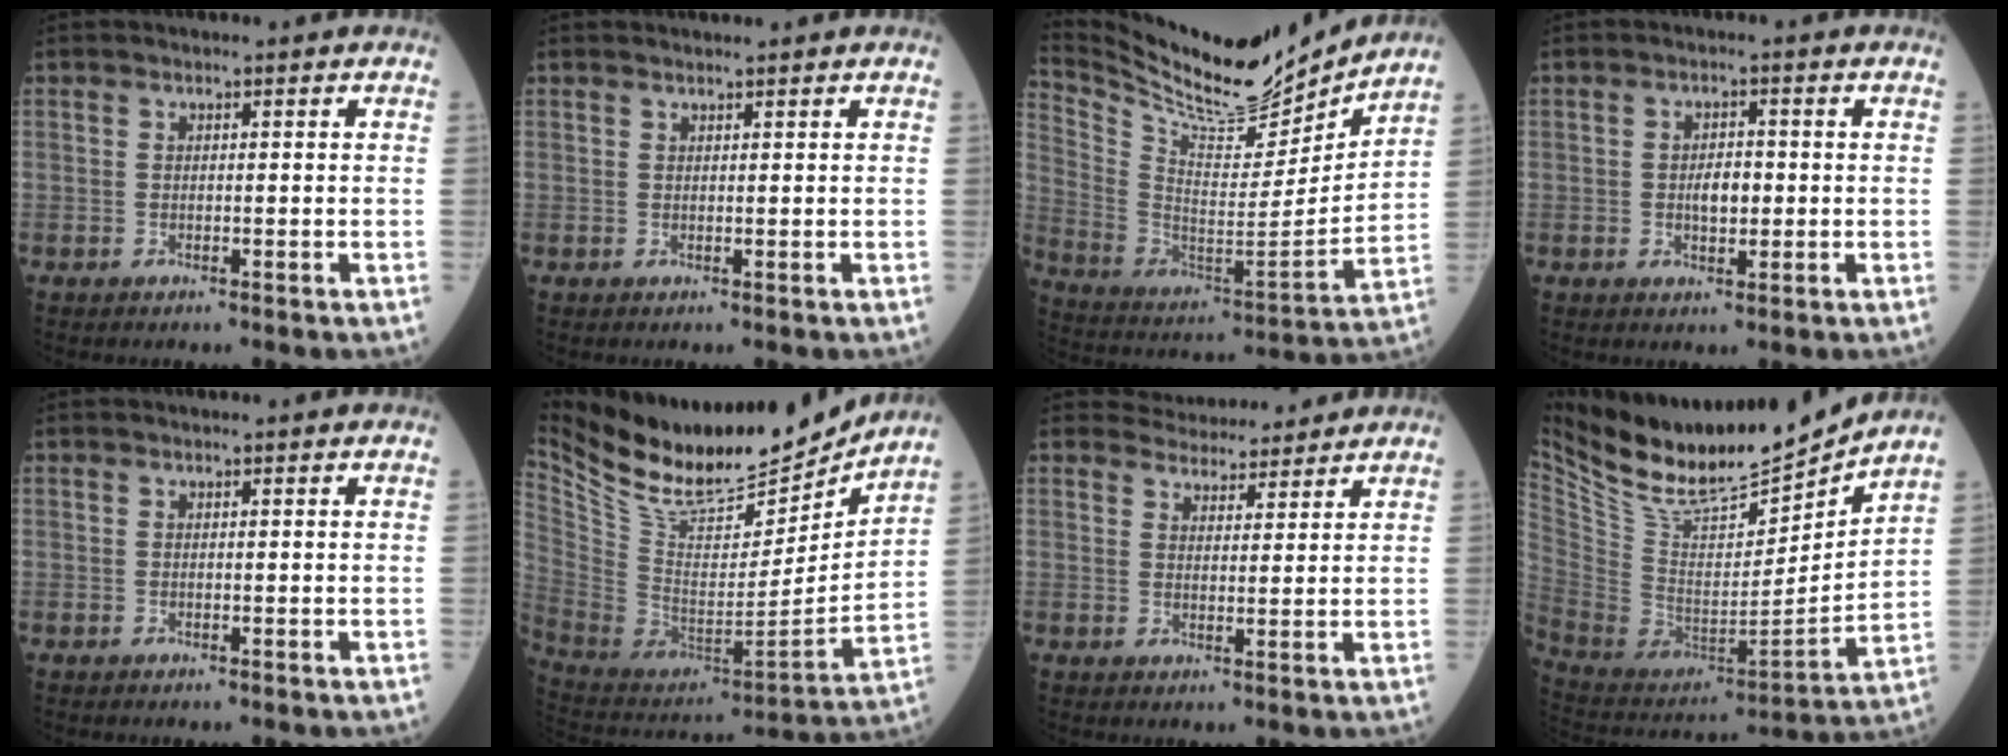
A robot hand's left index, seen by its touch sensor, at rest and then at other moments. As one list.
[{"total": 1.1, "force": [1.1, 0.0, 0.2], "torque": [-0.008, 0.006, 0.021]}, {"total": 19.7, "force": [18.4, 2.6, 6.4], "torque": [-0.143, -0.034, 0.309]}, {"total": 3.1, "force": [-0.1, 1.4, 2.7], "torque": [-0.048, 0.002, -0.001]}, {"total": 0.0}, {"total": 28.7, "force": [24.1, 7.7, 13.5], "torque": [-0.277, -0.013, 0.395]}, {"total": 6.2, "force": [6.0, 1.4, 0.2], "torque": [-0.002, 0.011, 0.084]}, {"total": 20.4, "force": [18.4, 2.9, 8.4], "torque": [-0.174, -0.030, 0.325]}]